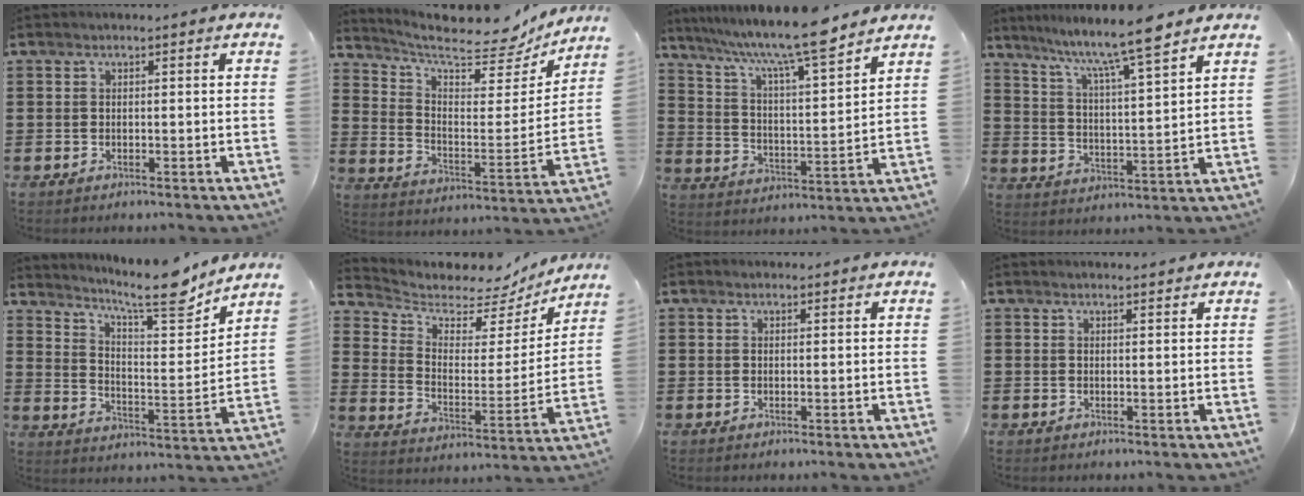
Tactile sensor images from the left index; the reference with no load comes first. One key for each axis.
{"total": 9.1, "fx": 8.1, "fy": 1.3, "fz": 3.9, "tx": -0.095, "ty": -0.063, "tz": 0.135}
{"total": 10.4, "fx": 8.7, "fy": 0.8, "fz": 5.7, "tx": -0.124, "ty": -0.051, "tz": 0.141}
{"total": 8.2, "fx": 6.8, "fy": -0.2, "fz": 4.6, "tx": -0.111, "ty": -0.040, "tz": 0.112}
{"total": 11.2, "fx": 9.5, "fy": 1.5, "fz": 5.8, "tx": -0.109, "ty": -0.059, "tz": 0.160}
{"total": 5.5, "fx": 5.0, "fy": 2.1, "fz": 0.8, "tx": -0.050, "ty": -0.041, "tz": 0.084}
{"total": 0.7, "fx": 0.5, "fy": 0.4, "fz": 0.2, "tx": -0.005, "ty": 0.003, "tz": 0.010}
{"total": 1.1, "fx": 1.0, "fy": 0.4, "fz": 0.0, "tx": -0.002, "ty": 0.001, "tz": 0.021}